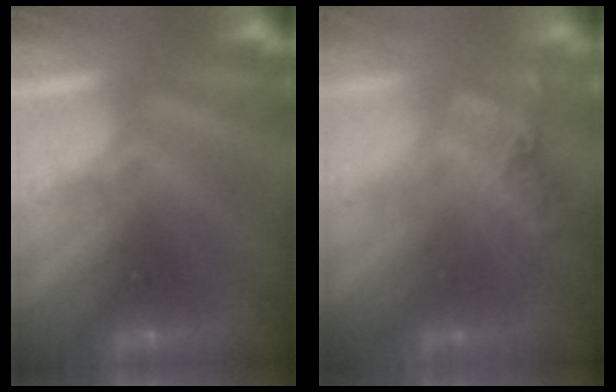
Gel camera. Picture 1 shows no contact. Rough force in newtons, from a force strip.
{"total": 2.2}